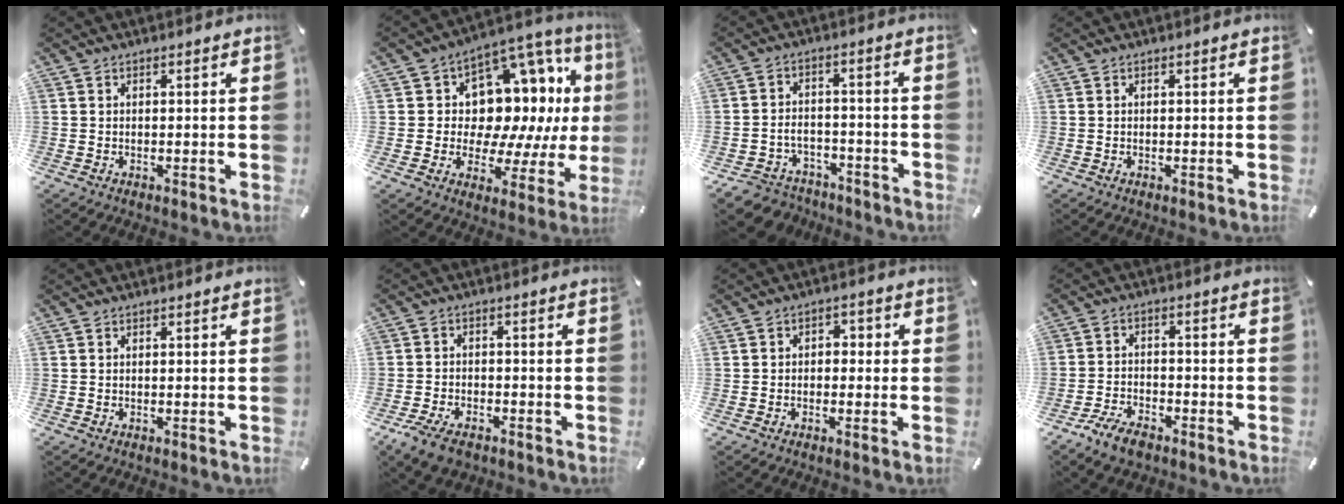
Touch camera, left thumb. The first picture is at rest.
{"total": 15.7, "force": [4.5, 11.7, 9.5], "torque": [-0.144, -0.052, 0.089]}
{"total": 5.8, "force": [-3.7, 4.2, 1.6], "torque": [-0.034, 0.018, -0.071]}
{"total": 0.0}
{"total": 0.0}
{"total": 5.8, "force": [-3.8, 3.2, 2.9], "torque": [-0.070, 0.015, -0.074]}
{"total": 2.9, "force": [-1.5, 2.1, 1.2], "torque": [-0.021, 0.015, -0.032]}
{"total": 6.2, "force": [-4.6, 3.1, 2.7], "torque": [-0.063, 0.021, -0.090]}